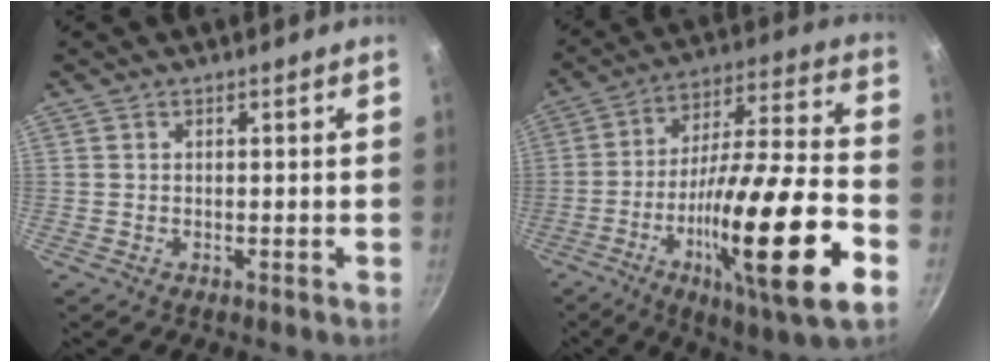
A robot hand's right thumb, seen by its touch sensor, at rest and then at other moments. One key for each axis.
{"total": 26.2, "fx": -9.3, "fy": 5.5, "fz": 23.9, "tx": -0.376, "ty": 0.034, "tz": -0.154}